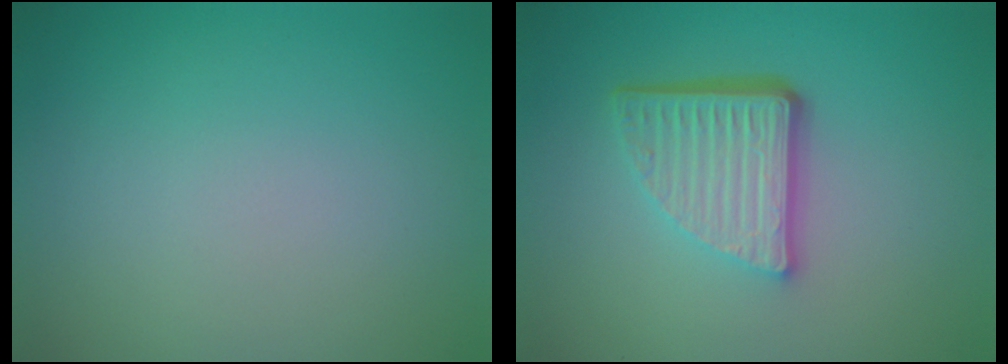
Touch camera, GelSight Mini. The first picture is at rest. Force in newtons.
{"total": 5.7, "press": 3.8, "slide": 4.2}